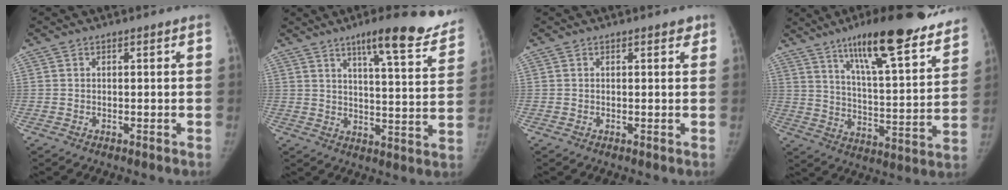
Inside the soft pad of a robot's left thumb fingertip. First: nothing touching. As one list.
[{"total": 17.6, "force": [12.8, 3.2, 11.7], "torque": [-0.125, -0.059, 0.169]}, {"total": 1.5, "force": [1.1, 0.7, 0.8], "torque": [-0.001, -0.003, 0.010]}, {"total": 26.6, "force": [19.3, 5.4, 17.5], "torque": [-0.230, -0.068, 0.285]}]